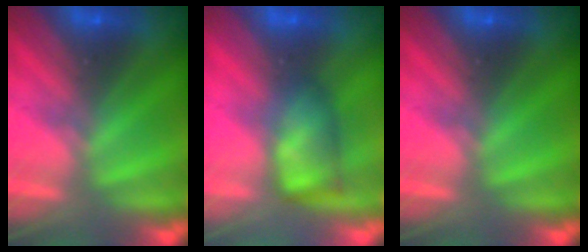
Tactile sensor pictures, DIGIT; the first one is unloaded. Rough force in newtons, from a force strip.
{"total": 4.7}
{"total": 0.0}